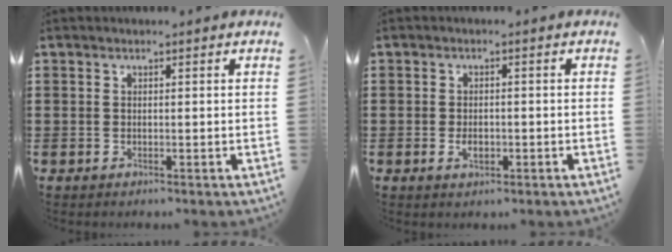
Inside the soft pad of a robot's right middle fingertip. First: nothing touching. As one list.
[{"total": 2.3, "force": [-0.7, 1.3, 1.8], "torque": [-0.034, 0.003, -0.013]}]